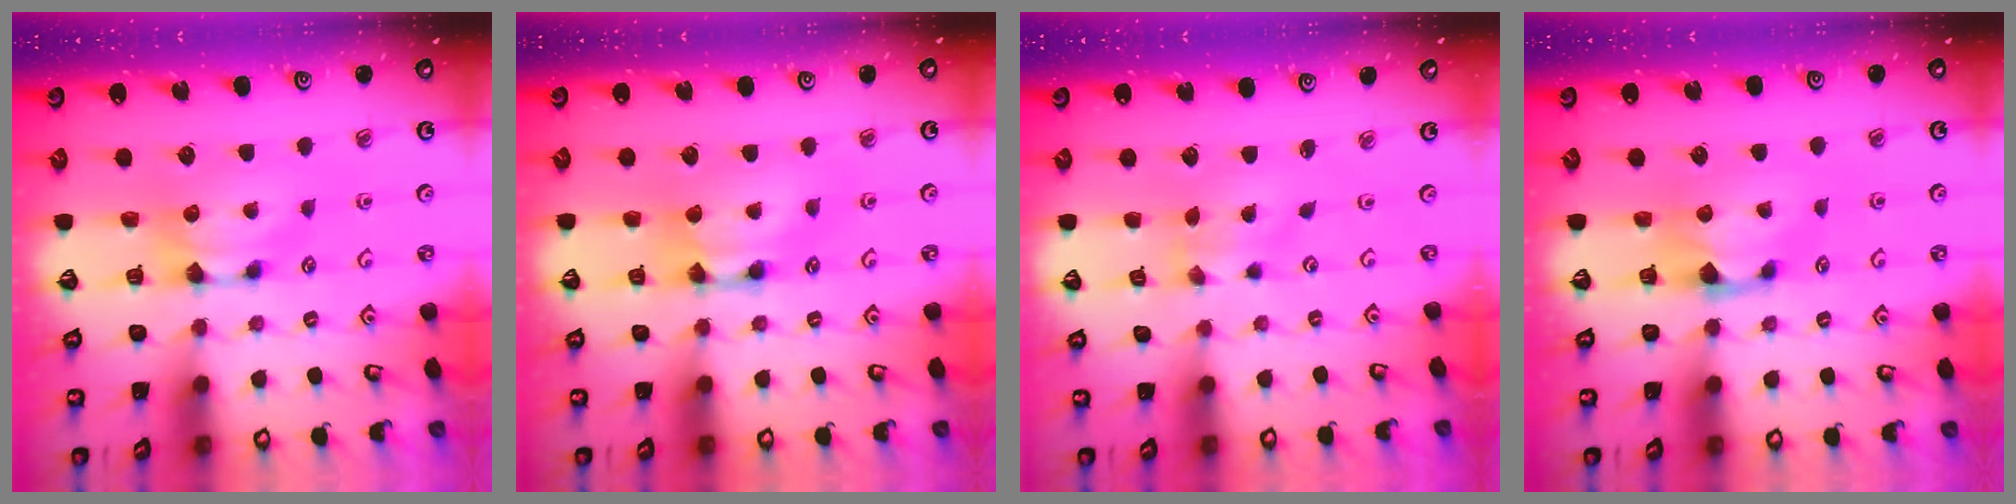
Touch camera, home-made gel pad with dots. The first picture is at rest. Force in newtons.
{"total": 1.7, "press": 1.7, "slide": 0.1}
{"total": 2.1, "press": 1.8, "slide": 1.0}
{"total": 0.8, "press": 0.1, "slide": 0.8}